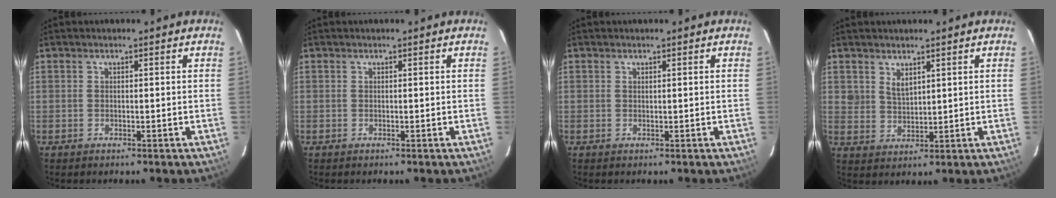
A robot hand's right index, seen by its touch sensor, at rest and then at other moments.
{"total": 0.0}
{"total": 0.0}
{"total": 3.5, "force": [2.5, 2.0, 1.3], "torque": [-0.020, 0.001, 0.052]}